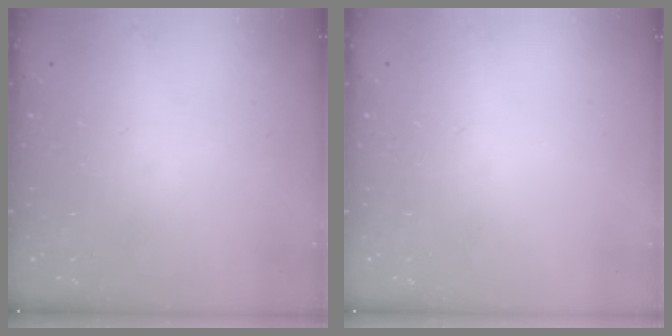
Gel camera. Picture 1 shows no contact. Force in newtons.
{"total": 0.0}